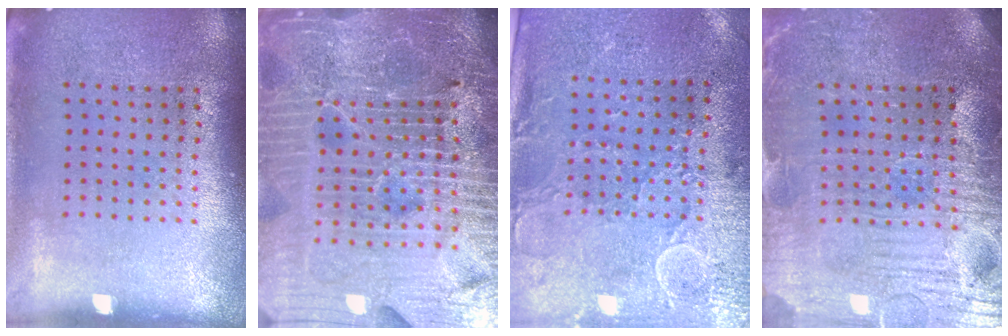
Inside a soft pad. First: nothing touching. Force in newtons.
{"total": 6.6, "press": 5.8, "slide": 3.0}
{"total": 2.9, "press": 2.5, "slide": 1.5}
{"total": 4.0, "press": 3.9, "slide": 1.0}